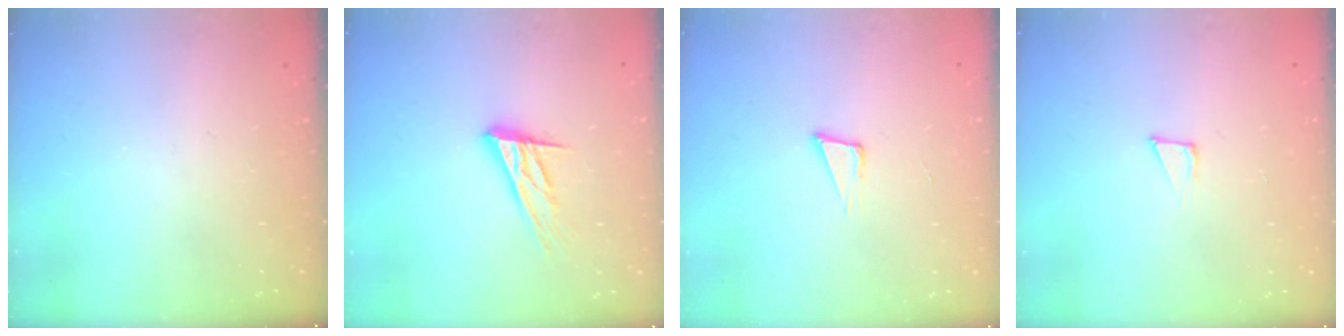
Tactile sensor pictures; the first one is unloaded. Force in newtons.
{"total": 15.2, "press": 15.0, "slide": 2.7}
{"total": 4.6, "press": 3.4, "slide": 3.2}
{"total": 5.5, "press": 5.4, "slide": 0.8}